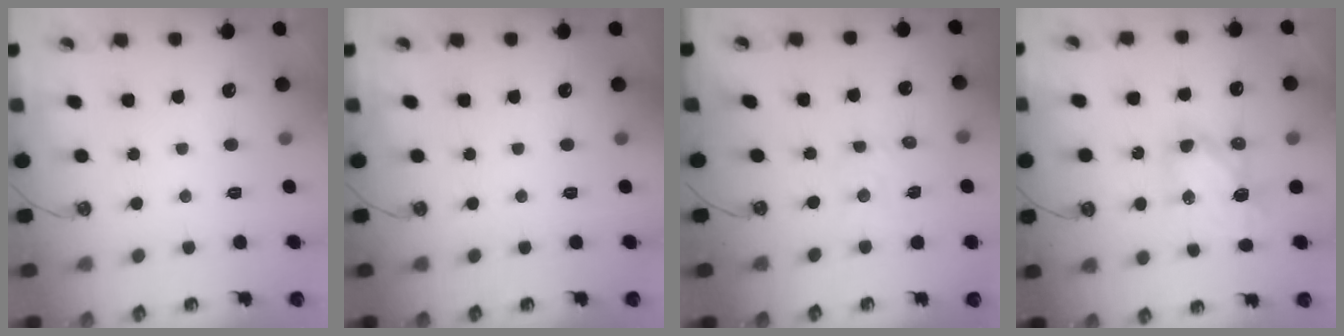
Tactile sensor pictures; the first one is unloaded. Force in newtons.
{"total": 0.0}
{"total": 2.4, "press": 2.3, "slide": 0.6}
{"total": 7.1, "press": 7.1, "slide": 0.2}